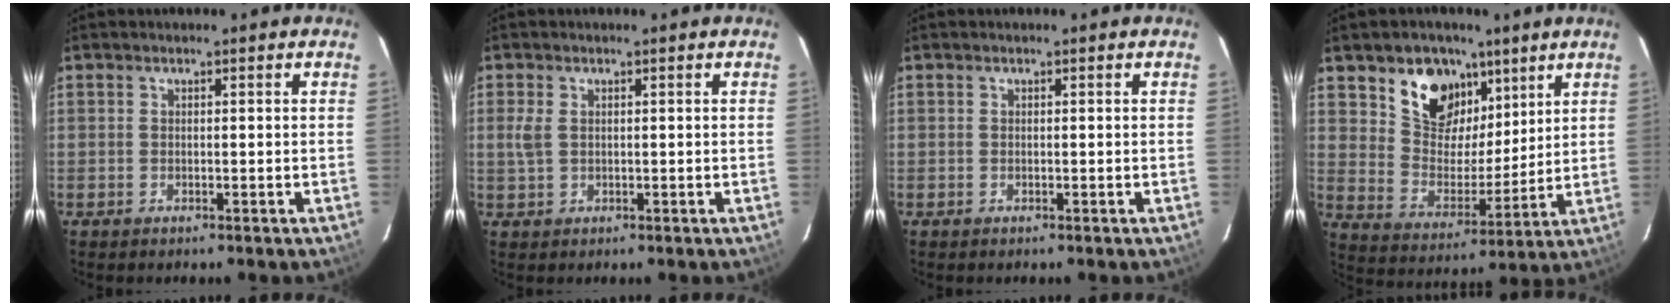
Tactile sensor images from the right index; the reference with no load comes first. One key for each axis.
{"total": 2.5, "fx": 0.5, "fy": 1.6, "fz": 1.9, "tx": -0.043, "ty": 0.002, "tz": 0.012}
{"total": 0.0}
{"total": 13.5, "fx": 8.0, "fy": 9.3, "fz": 5.5, "tx": -0.108, "ty": 0.007, "tz": 0.150}